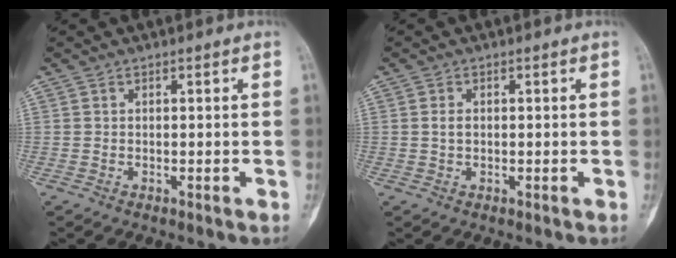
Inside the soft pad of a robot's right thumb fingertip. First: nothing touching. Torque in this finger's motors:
{"motor_torque": [0.02, 0.01, 0.08, -0.12, 0.07]}